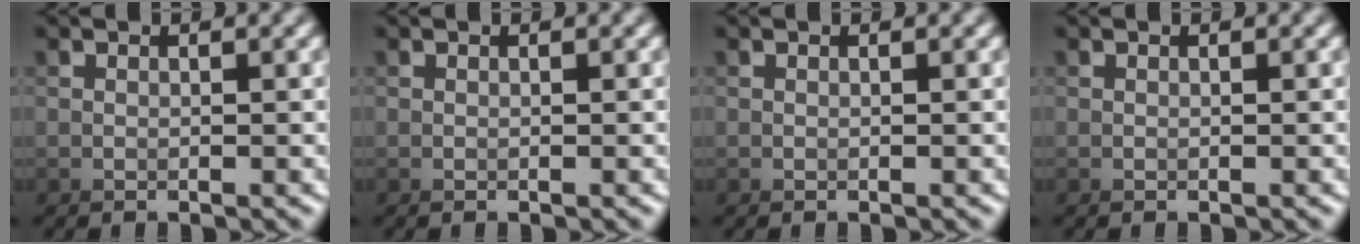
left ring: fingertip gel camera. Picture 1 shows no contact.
{"total": 0.0}
{"total": 0.0}
{"total": 0.0}